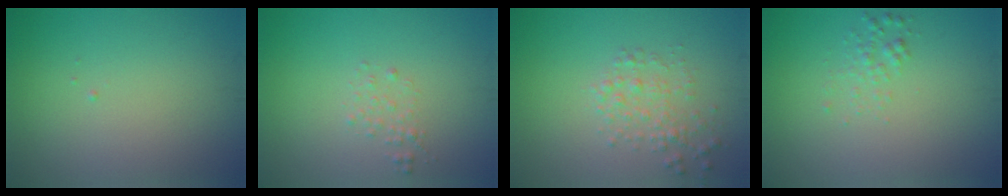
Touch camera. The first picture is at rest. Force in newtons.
{"total": 1.0, "press": 1.0, "slide": 0.0}
{"total": 2.1, "press": 2.1, "slide": 0.1}
{"total": 1.2, "press": 1.2, "slide": 0.0}